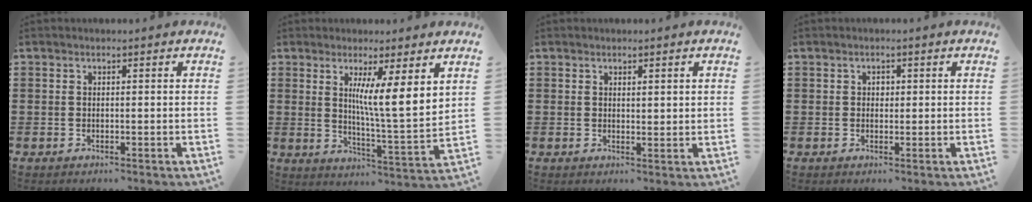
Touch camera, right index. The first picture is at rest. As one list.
[{"total": 7.7, "force": [3.9, 0.2, 6.7], "torque": [-0.116, -0.031, 0.059]}, {"total": 1.1, "force": [0.9, 0.3, 0.5], "torque": [-0.010, 0.003, 0.015]}, {"total": 0.9, "force": [0.2, 0.8, 0.5], "torque": [-0.011, 0.005, 0.003]}]